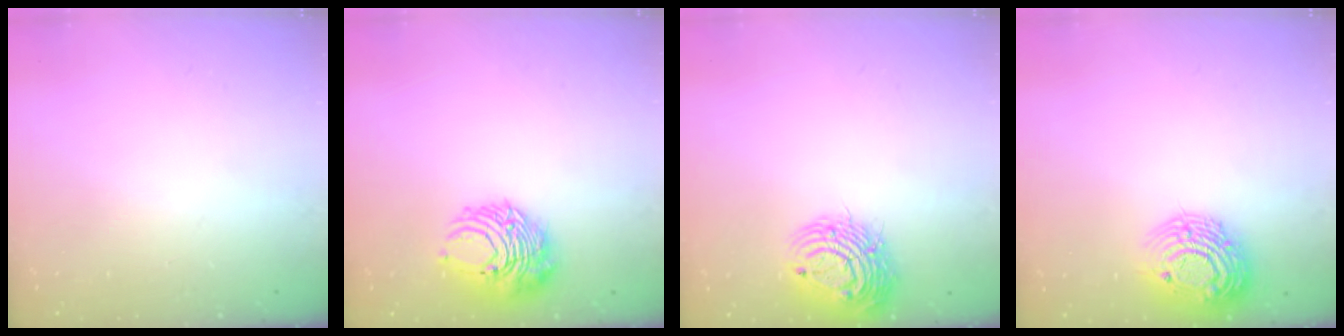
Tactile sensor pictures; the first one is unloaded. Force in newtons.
{"total": 9.2, "press": 9.2, "slide": 0.8}
{"total": 12.8, "press": 12.7, "slide": 1.6}
{"total": 16.2, "press": 16.2, "slide": 1.2}